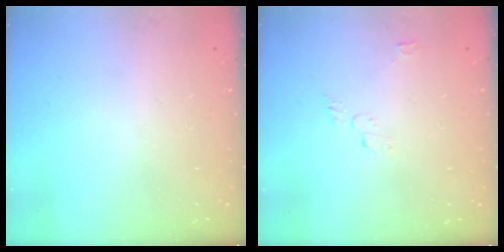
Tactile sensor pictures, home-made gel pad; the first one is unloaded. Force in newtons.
{"total": 3.5, "press": 3.4, "slide": 0.4}